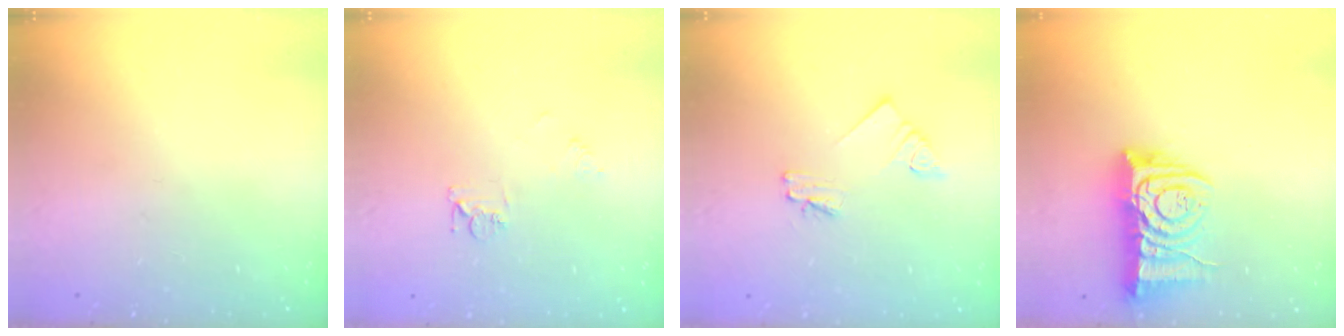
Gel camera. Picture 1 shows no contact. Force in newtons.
{"total": 6.3, "press": 6.3, "slide": 0.6}
{"total": 2.3, "press": 2.3, "slide": 0.1}
{"total": 10.3, "press": 10.2, "slide": 1.1}